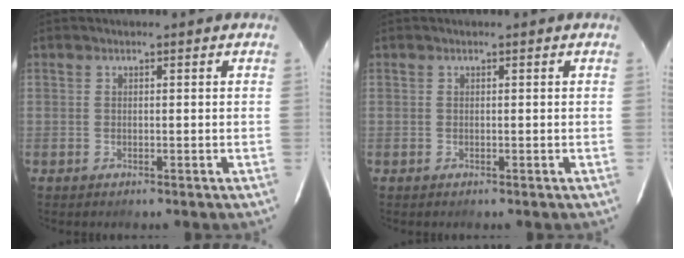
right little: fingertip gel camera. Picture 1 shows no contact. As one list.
[{"total": 0.0}]